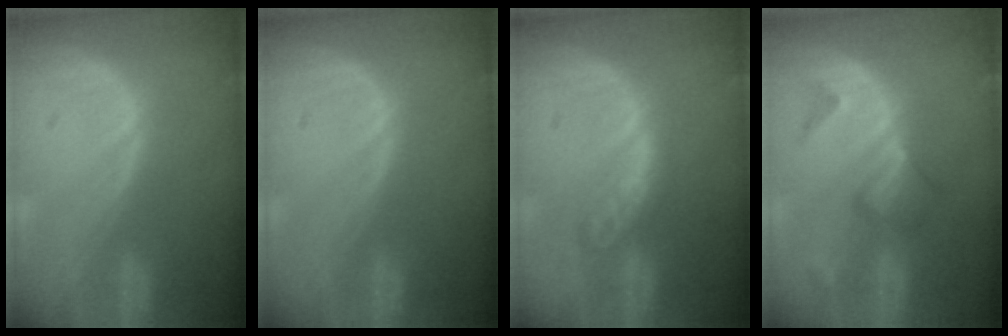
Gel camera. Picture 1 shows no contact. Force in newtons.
{"total": 0.0}
{"total": 4.5, "press": 4.5, "slide": 0.3}
{"total": 4.9, "press": 4.8, "slide": 0.9}